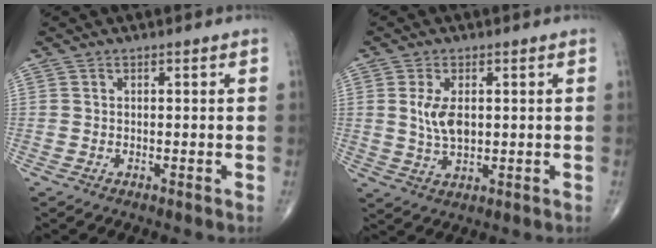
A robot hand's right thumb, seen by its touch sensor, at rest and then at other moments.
{"total": 6.1, "force": [1.0, 3.2, 5.1], "torque": [-0.095, -0.007, 0.023]}